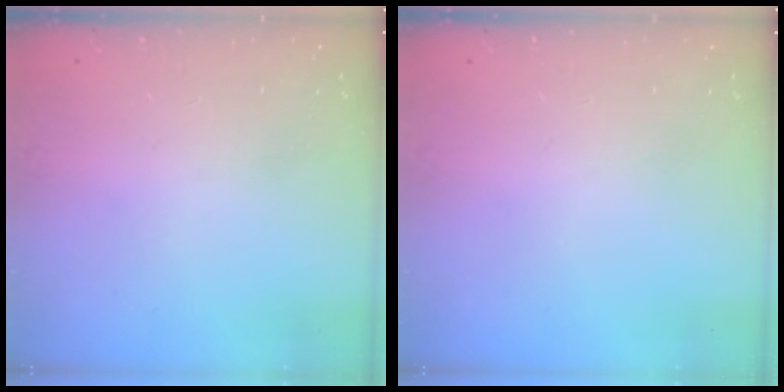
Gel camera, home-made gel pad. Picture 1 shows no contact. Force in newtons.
{"total": 0.0}